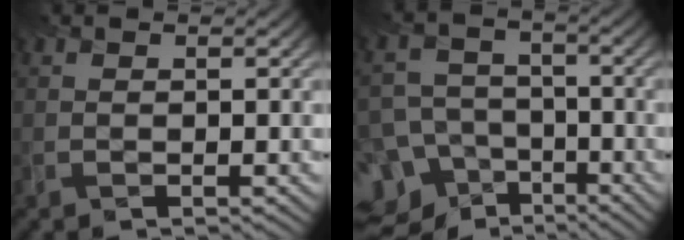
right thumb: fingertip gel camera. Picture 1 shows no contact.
{"total": 12.9, "force": [-7.6, 9.6, 4.1], "torque": [-0.114, -0.041, -0.126]}